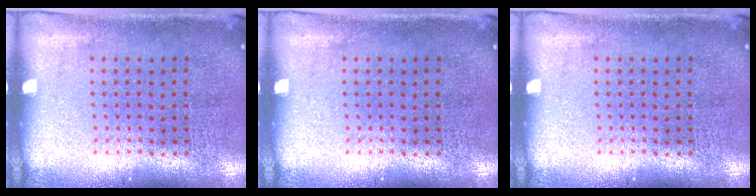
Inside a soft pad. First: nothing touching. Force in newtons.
{"total": 0.0}
{"total": 0.0}